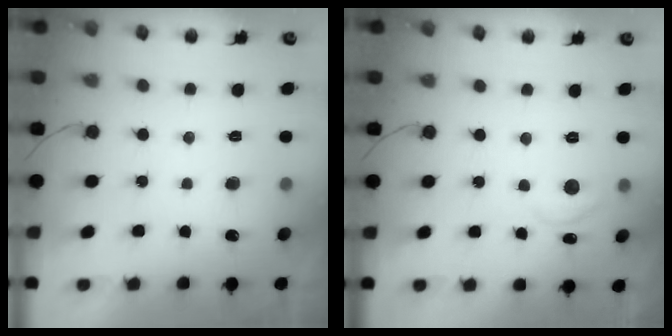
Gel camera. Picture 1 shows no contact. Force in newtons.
{"total": 6.6, "press": 6.6, "slide": 0.6}